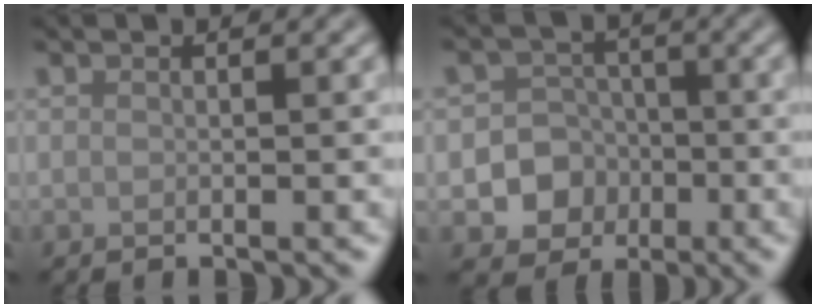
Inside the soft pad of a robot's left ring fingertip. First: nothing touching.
{"total": 6.2, "force": [-1.8, 5.7, 1.4], "torque": [-0.001, 0.005, -0.050]}